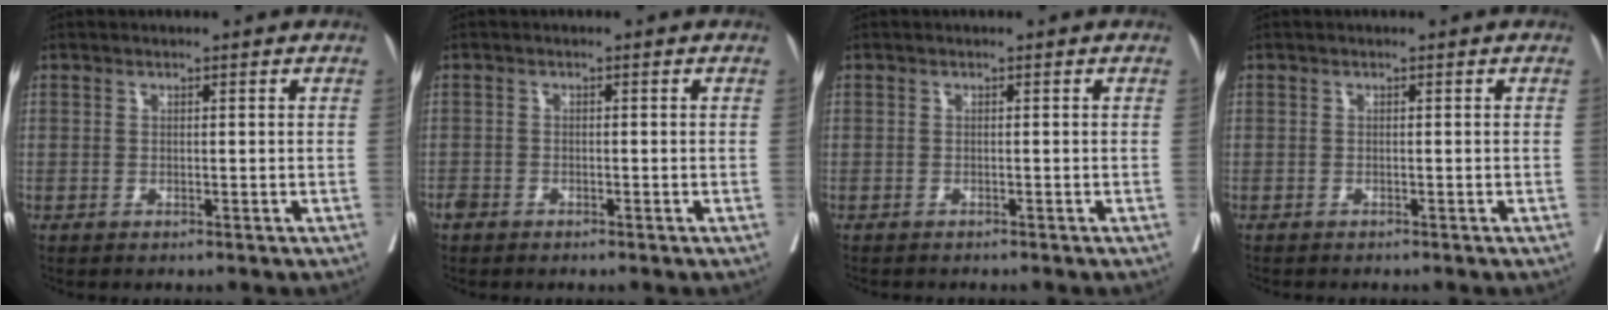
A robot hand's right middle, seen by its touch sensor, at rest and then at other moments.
{"total": 1.3, "force": [-1.1, 0.6, 0.4], "torque": [-0.010, 0.000, -0.022]}
{"total": 2.3, "force": [-2.1, 0.5, 0.8], "torque": [-0.017, -0.006, -0.025]}
{"total": 1.7, "force": [-1.6, 0.3, 0.6], "torque": [-0.015, -0.005, -0.020]}